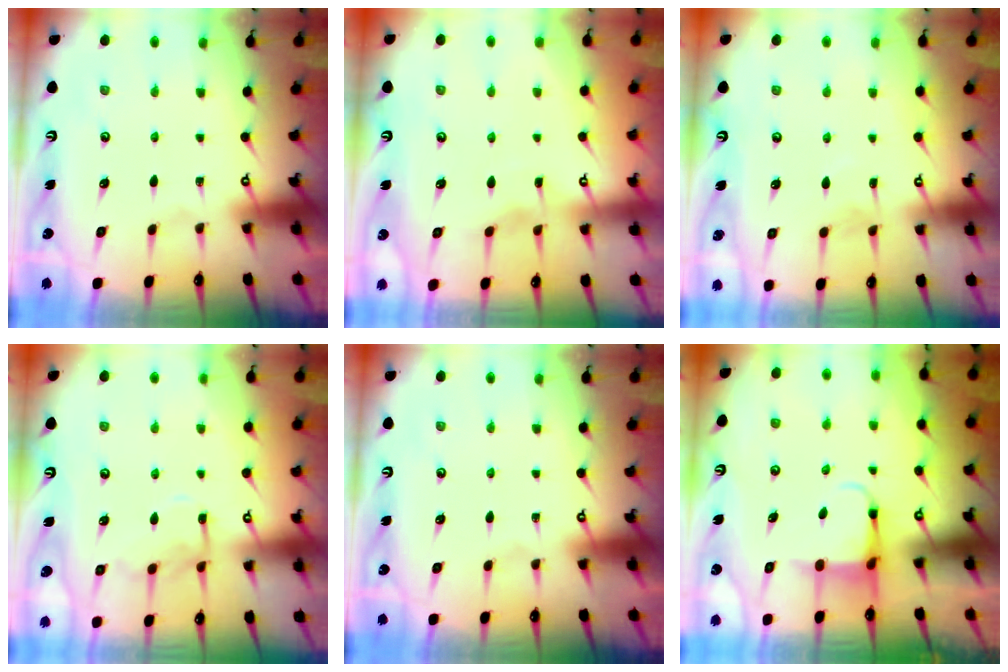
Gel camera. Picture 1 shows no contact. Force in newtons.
{"total": 3.2, "press": 3.1, "slide": 0.4}
{"total": 5.8, "press": 5.8, "slide": 0.6}
{"total": 10.9, "press": 10.8, "slide": 0.8}
{"total": 0.0}
{"total": 3.9, "press": 3.8, "slide": 0.6}